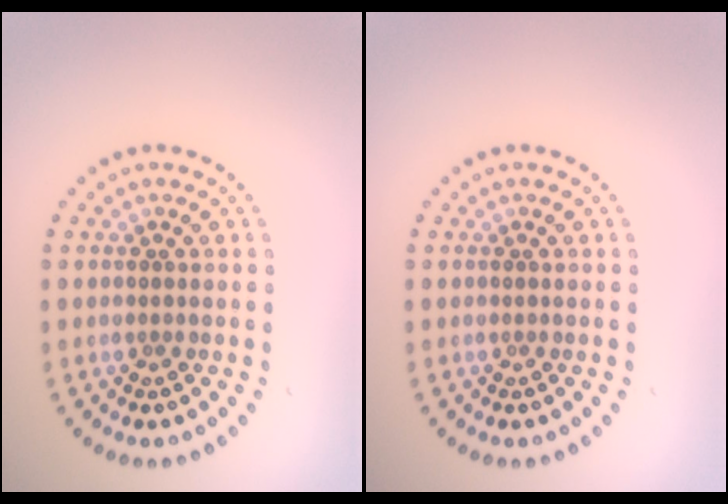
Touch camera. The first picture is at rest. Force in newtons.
{"total": 0.0}